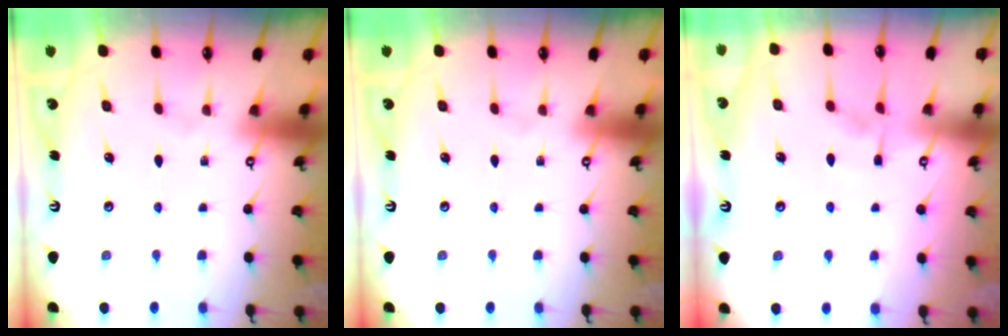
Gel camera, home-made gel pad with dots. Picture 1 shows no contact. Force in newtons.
{"total": 0.0}
{"total": 4.6, "press": 4.6, "slide": 0.5}